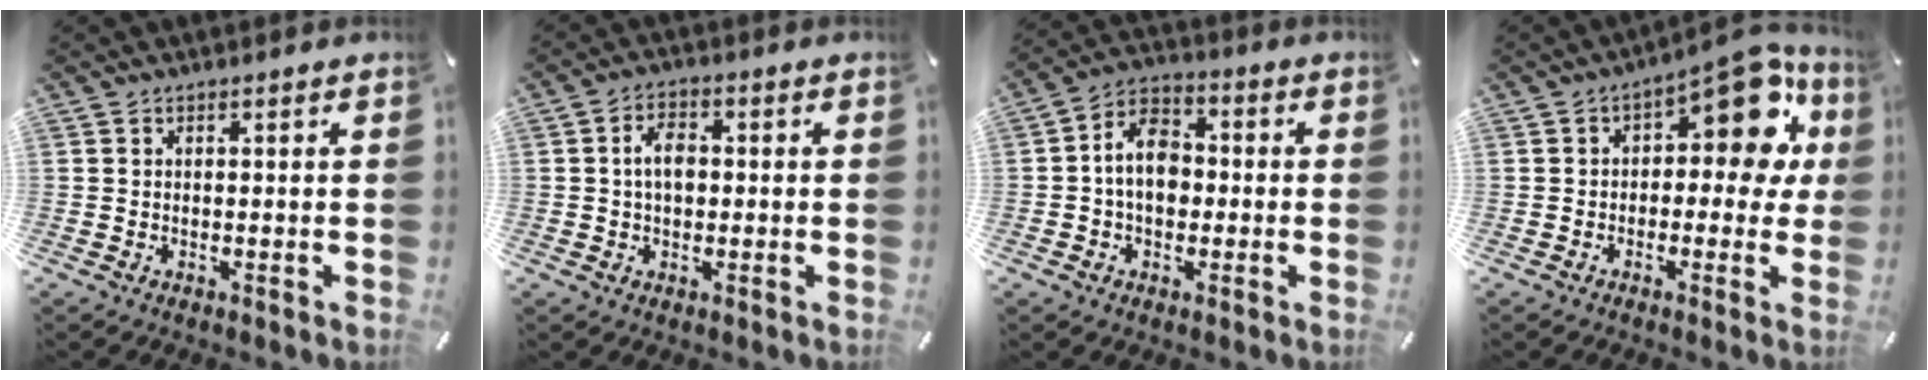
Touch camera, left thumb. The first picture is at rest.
{"total": 5.2, "force": [0.2, 3.4, 4.0], "torque": [-0.076, 0.004, -0.002]}
{"total": 9.1, "force": [-0.6, 6.7, 6.1], "torque": [-0.109, 0.015, -0.011]}
{"total": 12.9, "force": [5.3, 6.3, 9.9], "torque": [-0.130, -0.041, 0.089]}